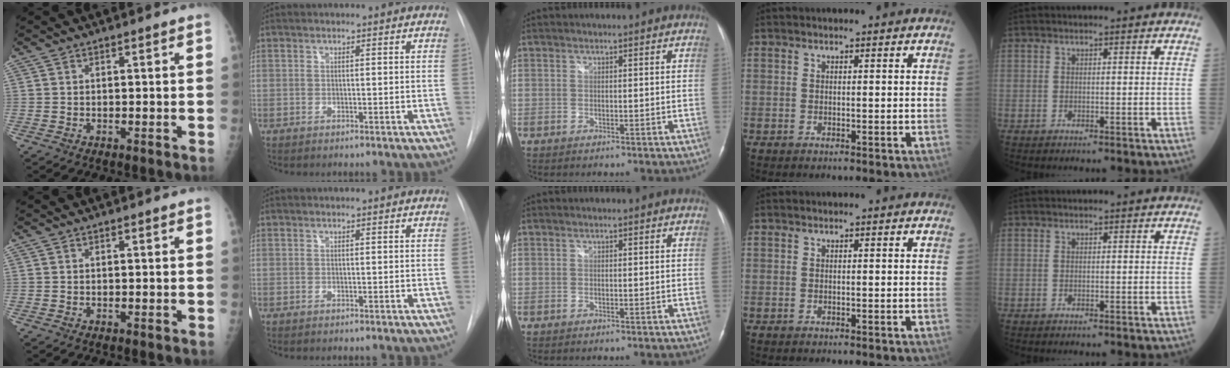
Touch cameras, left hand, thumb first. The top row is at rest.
{}